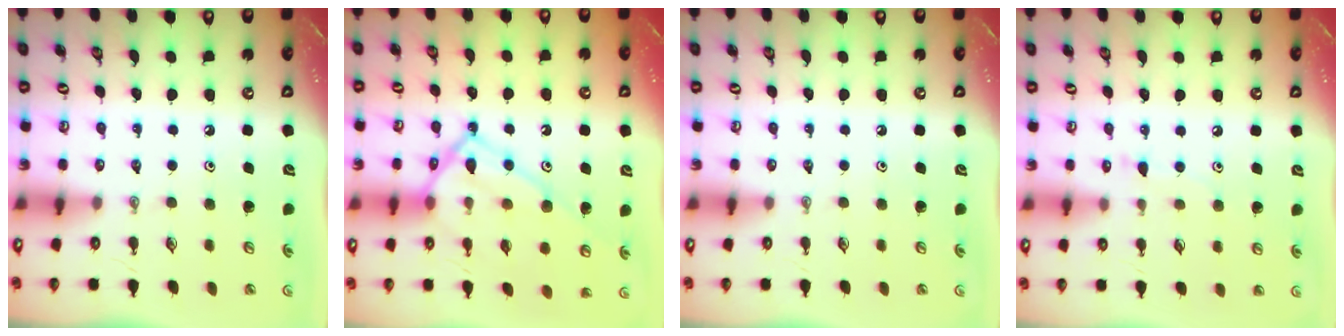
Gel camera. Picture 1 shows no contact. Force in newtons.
{"total": 16.1, "press": 16.1, "slide": 0.8}
{"total": 0.0}
{"total": 6.0, "press": 5.9, "slide": 0.7}